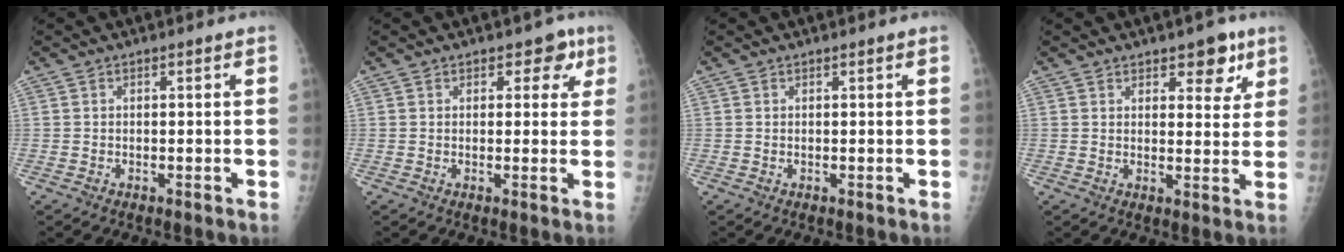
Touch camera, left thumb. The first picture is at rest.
{"total": 4.3, "force": [2.2, 2.9, 2.2], "torque": [0.011, -0.005, 0.021]}
{"total": 0.0}
{"total": 6.2, "force": [3.8, 3.2, 3.6], "torque": [-0.014, -0.018, 0.049]}